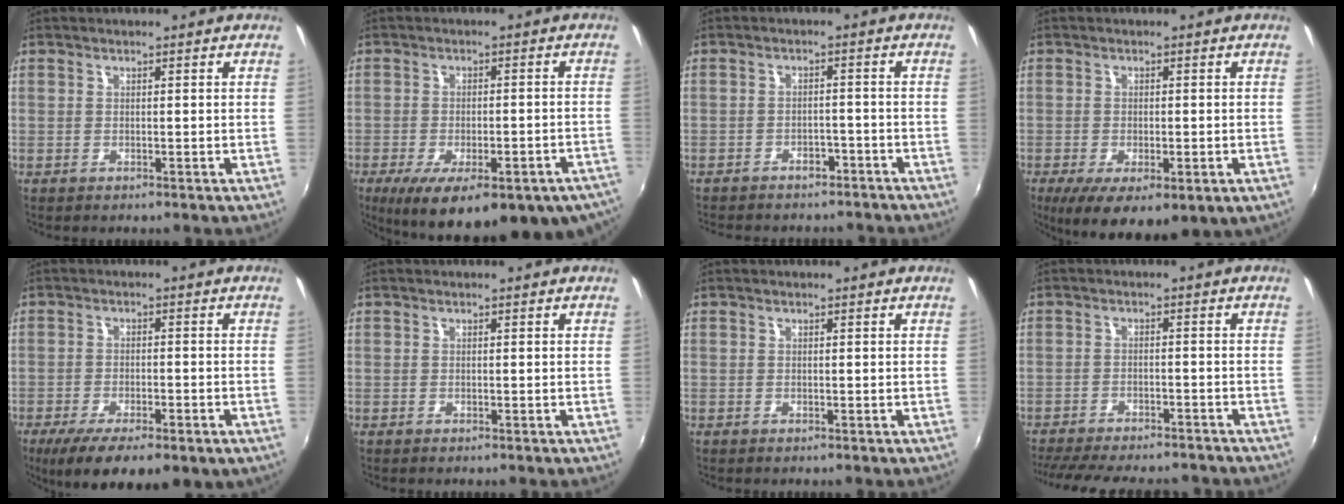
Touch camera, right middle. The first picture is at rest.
{"total": 22.0, "force": [-14.4, 7.8, 14.7], "torque": [-0.243, -0.051, -0.183]}
{"total": 9.0, "force": [-7.7, 3.7, 2.8], "torque": [-0.074, 0.000, -0.099]}
{"total": 11.3, "force": [-5.2, 4.7, 8.9], "torque": [-0.162, -0.044, -0.072]}
{"total": 13.3, "force": [-8.1, 4.5, 9.5], "torque": [-0.186, -0.046, -0.118]}
{"total": 0.0}
{"total": 0.0}
{"total": 17.2, "force": [-14.8, 4.4, 7.5], "torque": [-0.160, -0.024, -0.209]}